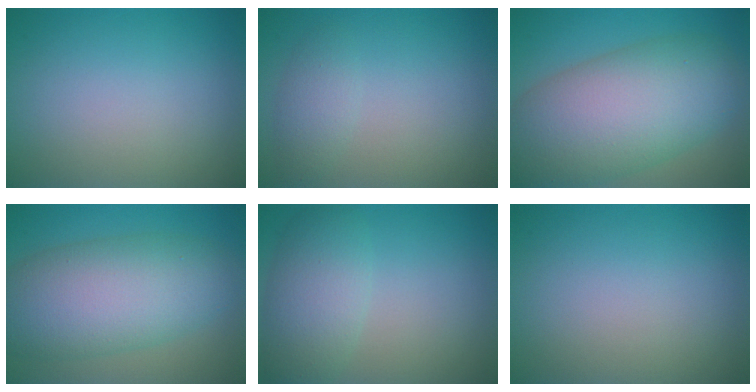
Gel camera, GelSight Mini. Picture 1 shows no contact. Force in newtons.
{"total": 1.7, "press": 1.7, "slide": 0.1}
{"total": 11.8, "press": 11.8, "slide": 0.6}
{"total": 9.4, "press": 9.4, "slide": 0.5}
{"total": 4.3, "press": 4.3, "slide": 0.3}
{"total": 0.0}